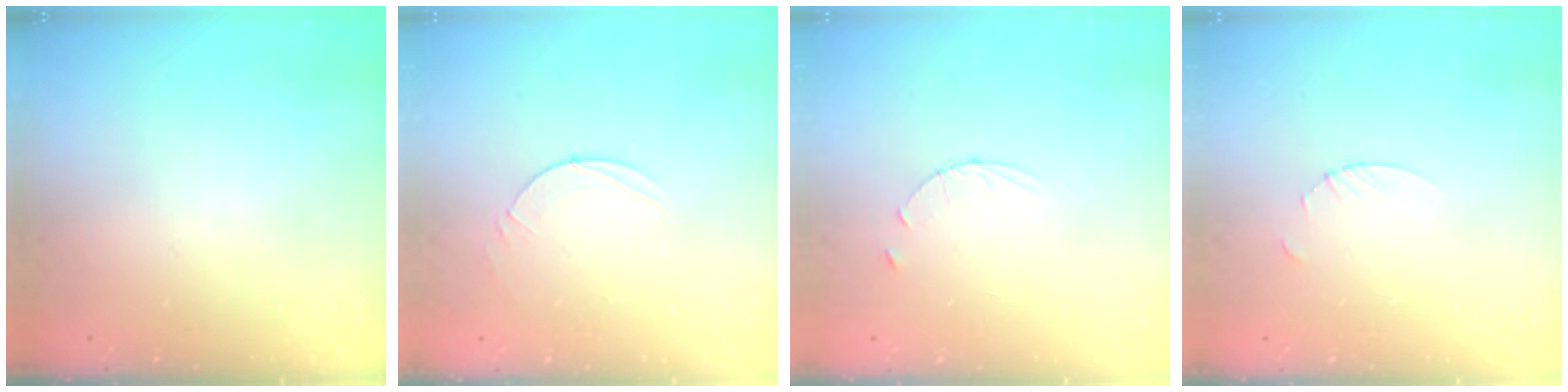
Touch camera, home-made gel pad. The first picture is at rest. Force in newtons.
{"total": 4.9, "press": 4.9, "slide": 0.4}
{"total": 3.0, "press": 2.9, "slide": 0.4}
{"total": 2.7, "press": 2.7, "slide": 0.3}